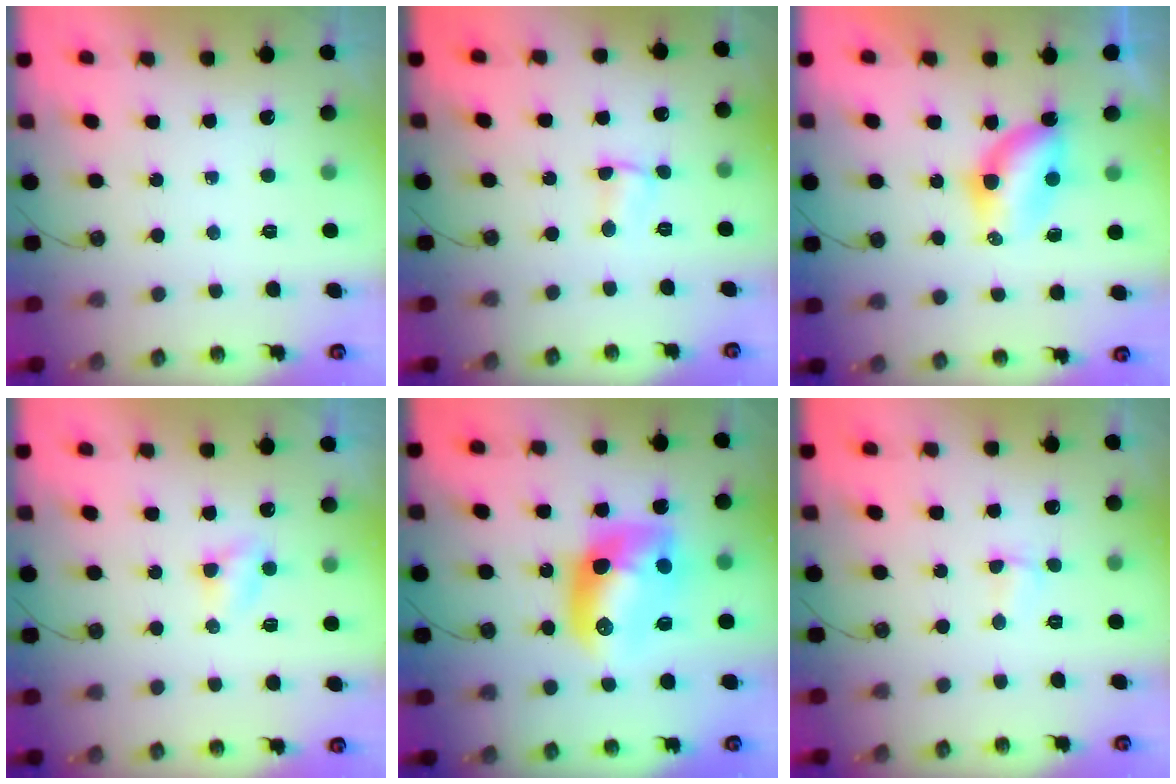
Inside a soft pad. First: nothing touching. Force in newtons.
{"total": 3.8, "press": 1.6, "slide": 3.4}
{"total": 7.8, "press": 7.0, "slide": 3.5}
{"total": 2.9, "press": 2.9, "slide": 0.3}
{"total": 14.0, "press": 14.0, "slide": 1.3}
{"total": 2.2, "press": 2.2, "slide": 0.5}